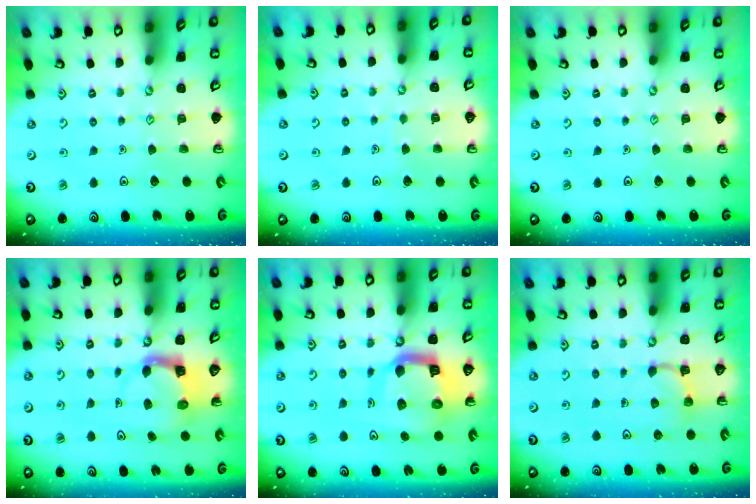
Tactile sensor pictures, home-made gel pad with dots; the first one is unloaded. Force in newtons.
{"total": 1.5, "press": 1.5, "slide": 0.2}
{"total": 0.0}
{"total": 3.9, "press": 3.9, "slide": 0.4}
{"total": 12.5, "press": 12.4, "slide": 1.5}
{"total": 3.0, "press": 2.9, "slide": 0.7}